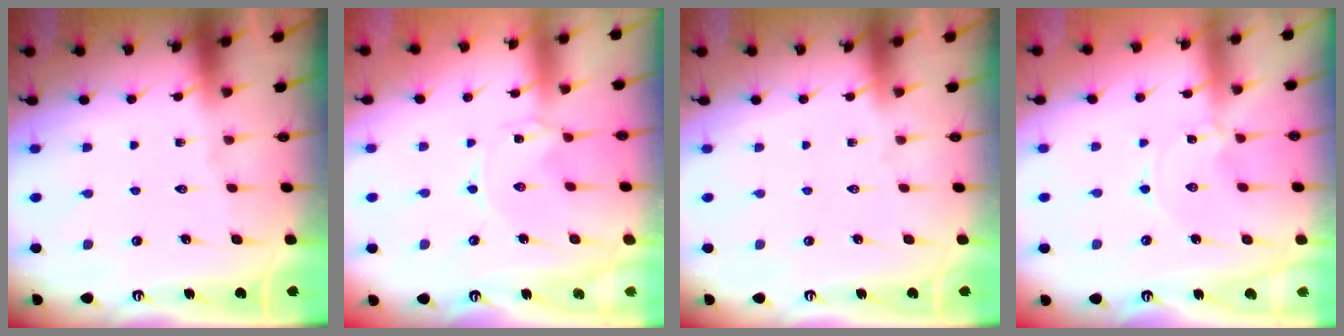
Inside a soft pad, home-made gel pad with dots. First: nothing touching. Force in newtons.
{"total": 0.0}
{"total": 0.0}
{"total": 0.0}